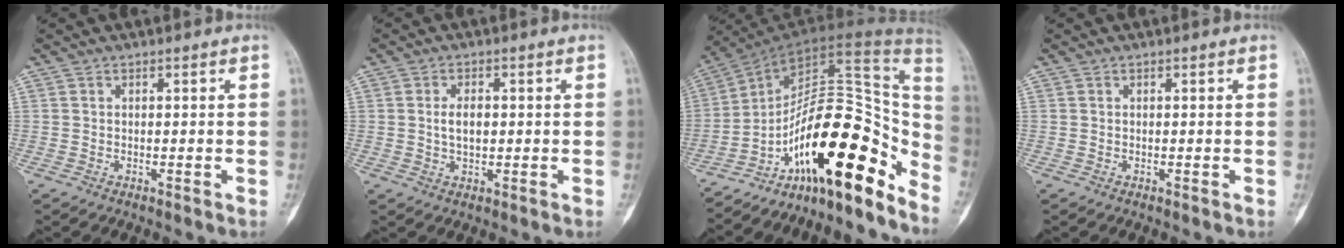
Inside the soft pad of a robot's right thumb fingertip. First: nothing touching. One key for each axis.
{"total": 3.7, "fx": 0.2, "fy": 2.1, "fz": 3.0, "tx": -0.047, "ty": 0.002, "tz": 0.003}
{"total": 22.6, "fx": -13.4, "fy": 8.1, "fz": 16.3, "tx": -0.189, "ty": 0.140, "tz": -0.215}
{"total": 0.0}